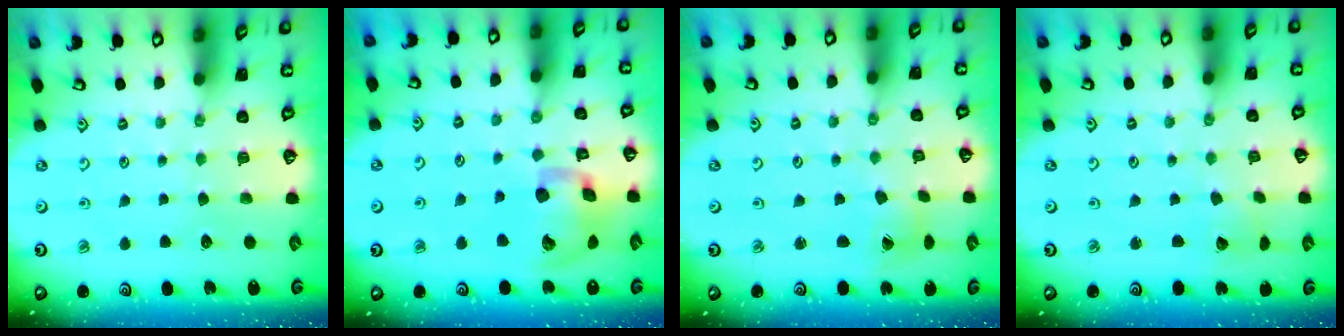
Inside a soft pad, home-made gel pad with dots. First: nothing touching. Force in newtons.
{"total": 14.6, "press": 14.4, "slide": 2.4}
{"total": 2.5, "press": 2.5, "slide": 0.3}
{"total": 2.0, "press": 2.0, "slide": 0.2}